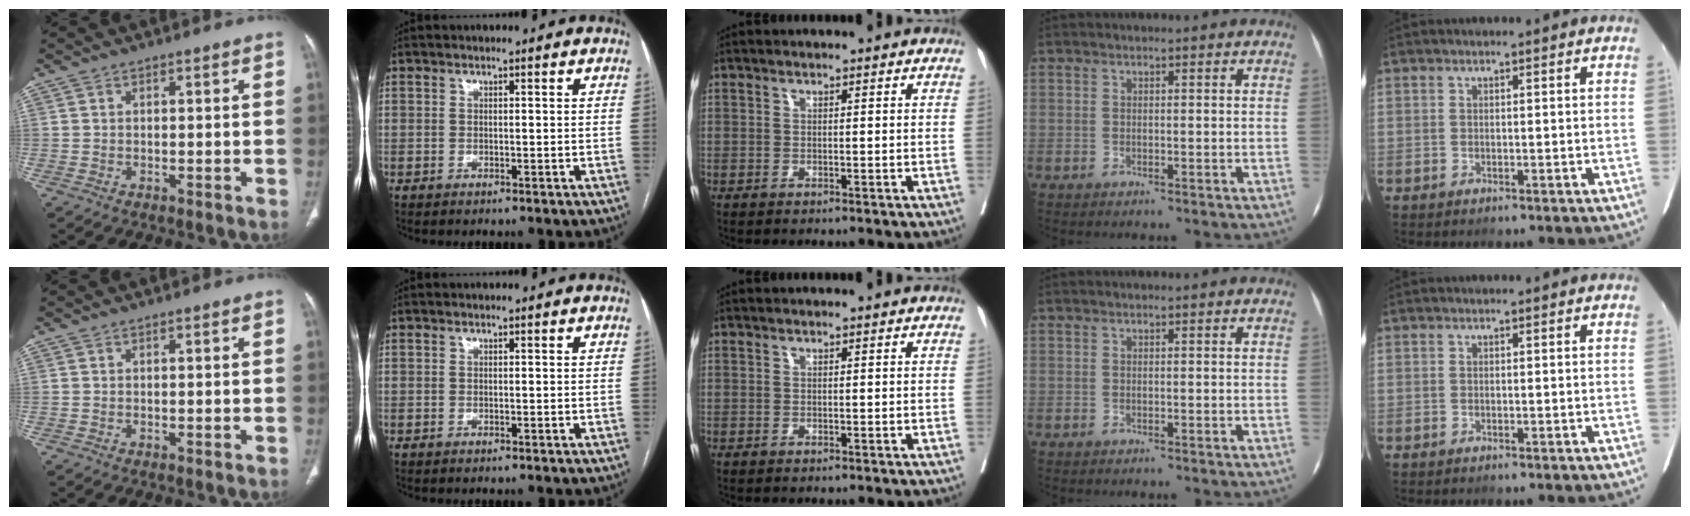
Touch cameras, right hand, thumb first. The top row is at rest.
{}